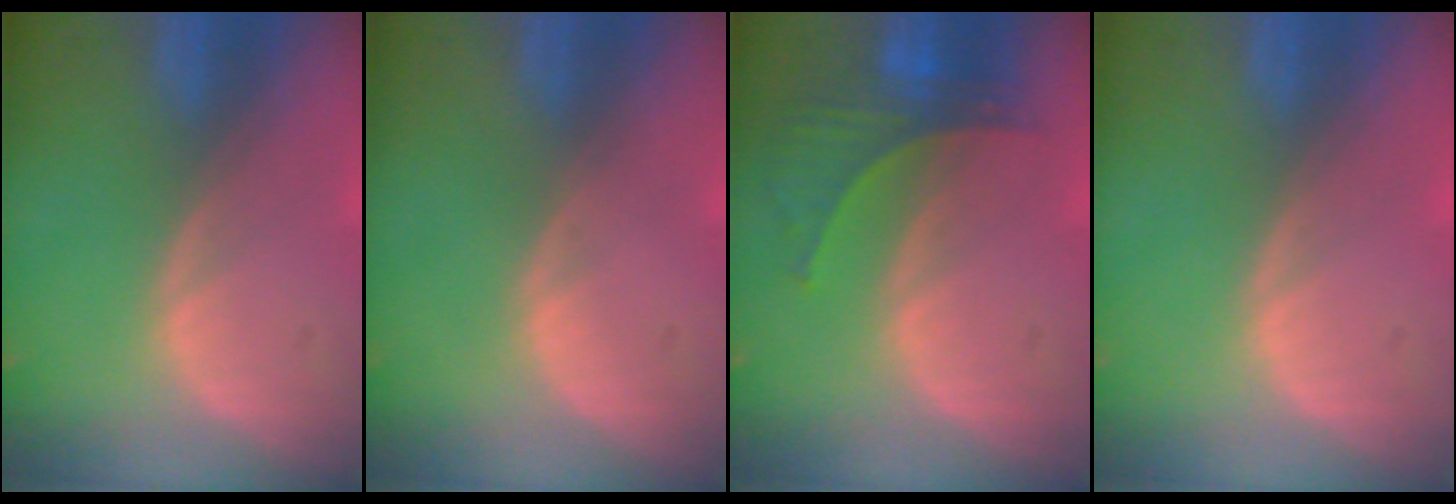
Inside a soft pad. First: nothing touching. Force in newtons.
{"total": 0.0}
{"total": 5.6, "press": 5.6, "slide": 0.9}
{"total": 0.0}